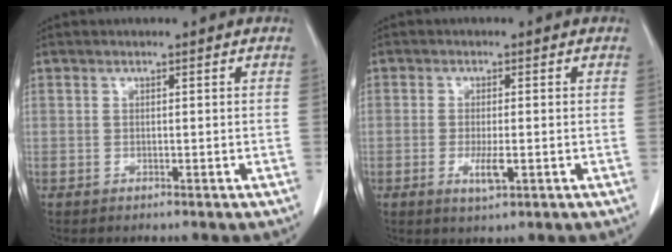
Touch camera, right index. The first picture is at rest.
{"total": 3.2, "force": [-1.0, 0.8, 2.9], "torque": [-0.055, -0.005, -0.013]}